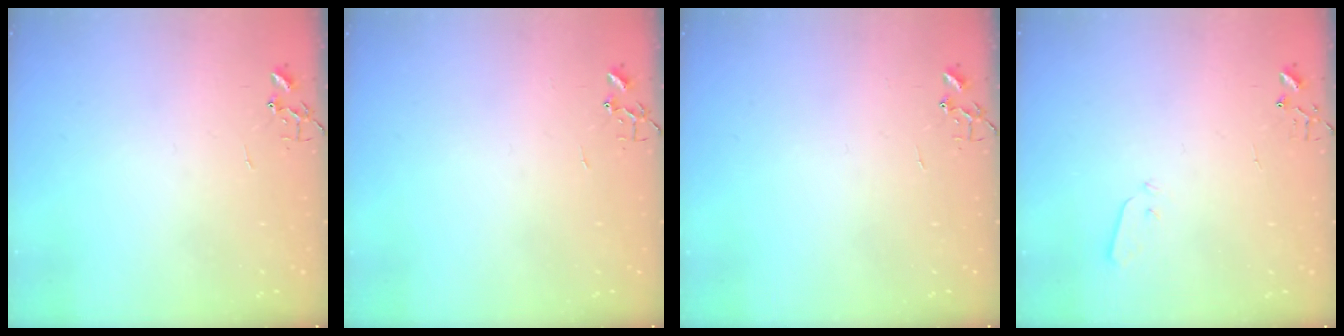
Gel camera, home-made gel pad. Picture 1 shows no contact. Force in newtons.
{"total": 0.0}
{"total": 0.0}
{"total": 3.0, "press": 2.9, "slide": 0.7}